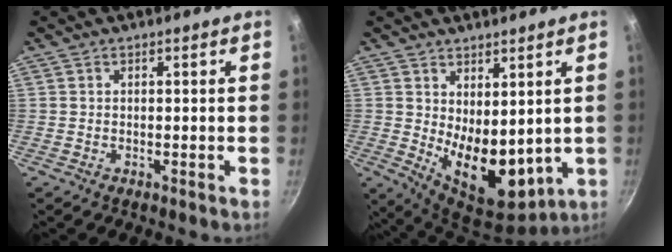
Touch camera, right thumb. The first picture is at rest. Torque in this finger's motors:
{"motor_torque": [-0.55, 1.67, 0.94, 0.02, 0.14]}